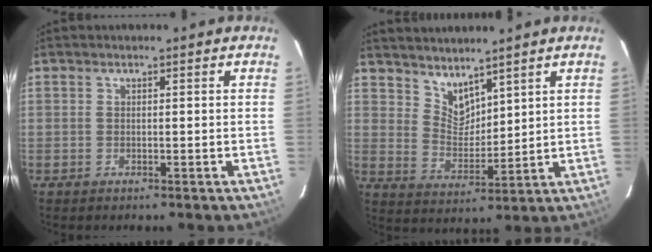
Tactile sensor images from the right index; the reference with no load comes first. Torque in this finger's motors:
{"motor_torque": [-0.27, 0.23, 0.00, 0.00]}